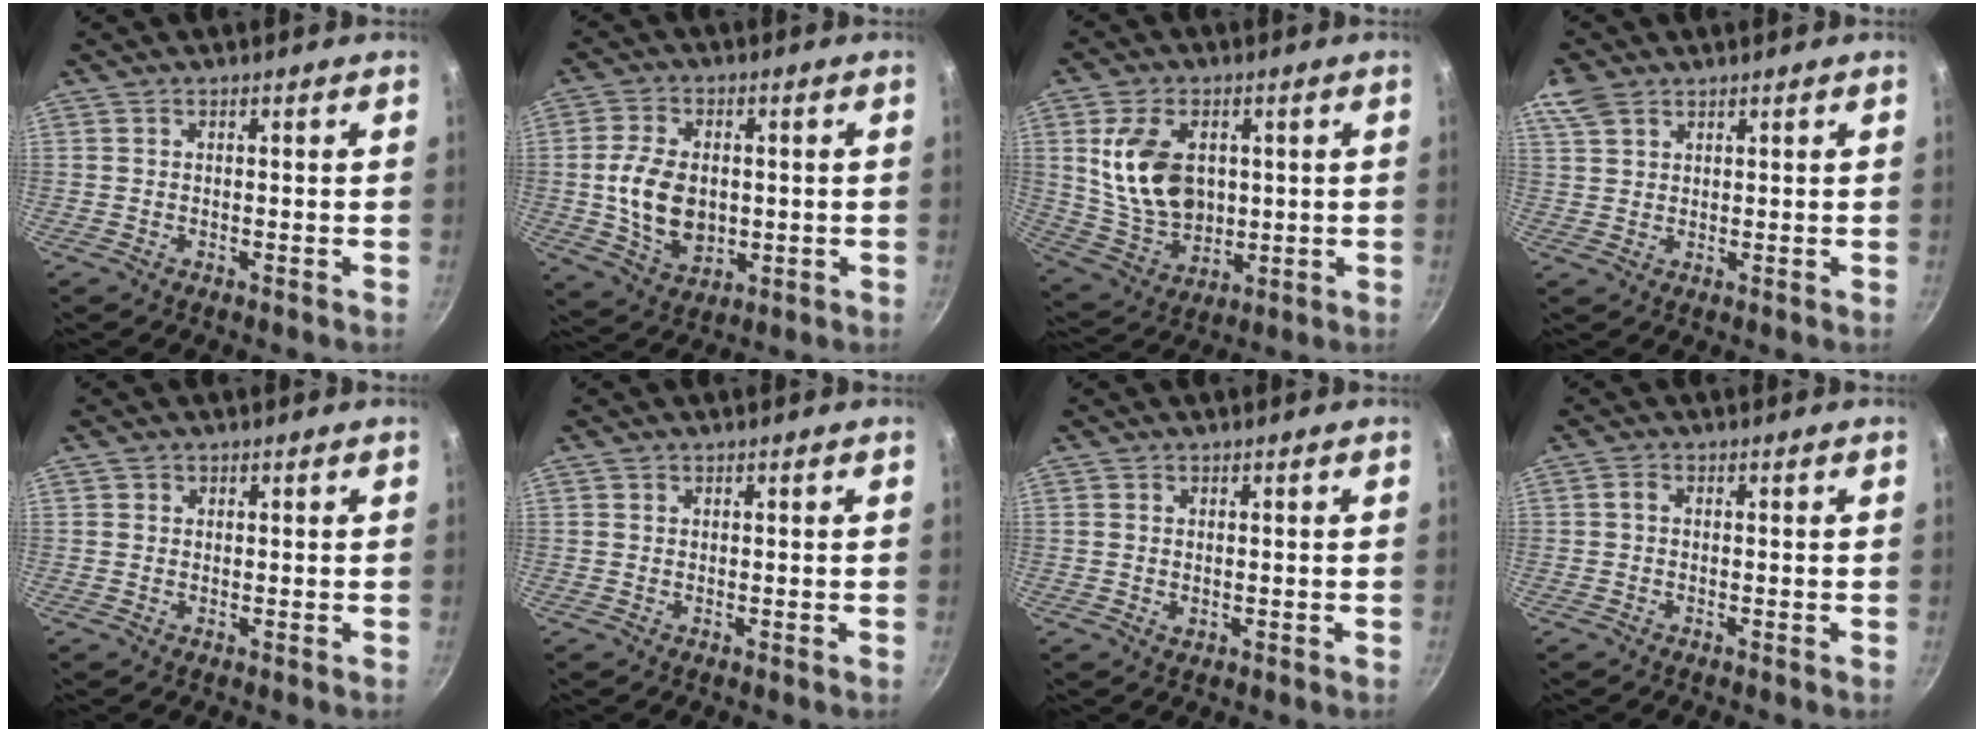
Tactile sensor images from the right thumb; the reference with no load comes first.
{"total": 11.6, "force": [-0.1, 8.0, 8.5], "torque": [-0.141, -0.003, 0.006]}
{"total": 14.5, "force": [2.4, 10.1, 10.2], "torque": [-0.164, -0.019, 0.059]}
{"total": 5.0, "force": [3.1, 3.1, 2.4], "torque": [-0.042, 0.001, 0.062]}
{"total": 0.8, "force": [0.3, 0.7, 0.1], "torque": [0.005, -0.002, 0.002]}
{"total": 0.0}
{"total": 0.8, "force": [0.1, 0.6, 0.6], "torque": [-0.008, -0.002, 0.002]}
{"total": 1.1, "force": [0.0, 0.4, 1.0], "torque": [-0.028, 0.006, -0.002]}